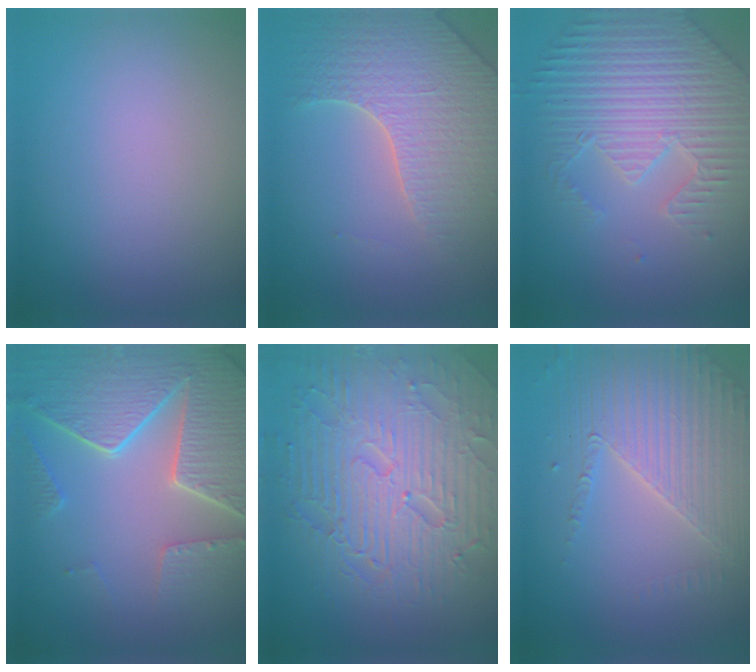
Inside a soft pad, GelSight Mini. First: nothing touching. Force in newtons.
{"total": 4.5, "press": 4.4, "slide": 1.2}
{"total": 5.9, "press": 5.0, "slide": 3.2}
{"total": 7.9, "press": 6.0, "slide": 5.1}
{"total": 9.0, "press": 6.4, "slide": 6.3}
{"total": 3.9, "press": 3.7, "slide": 1.3}